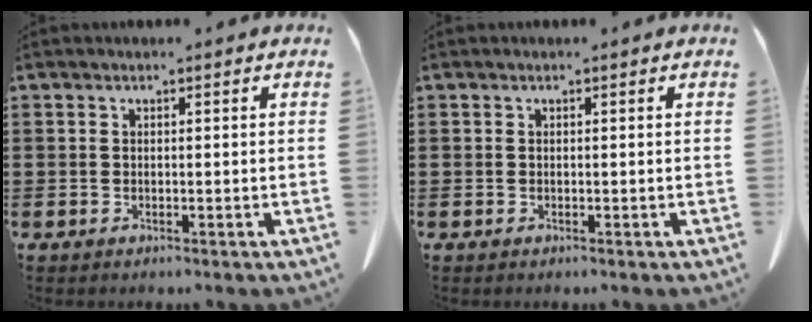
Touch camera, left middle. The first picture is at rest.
{"total": 0.0}